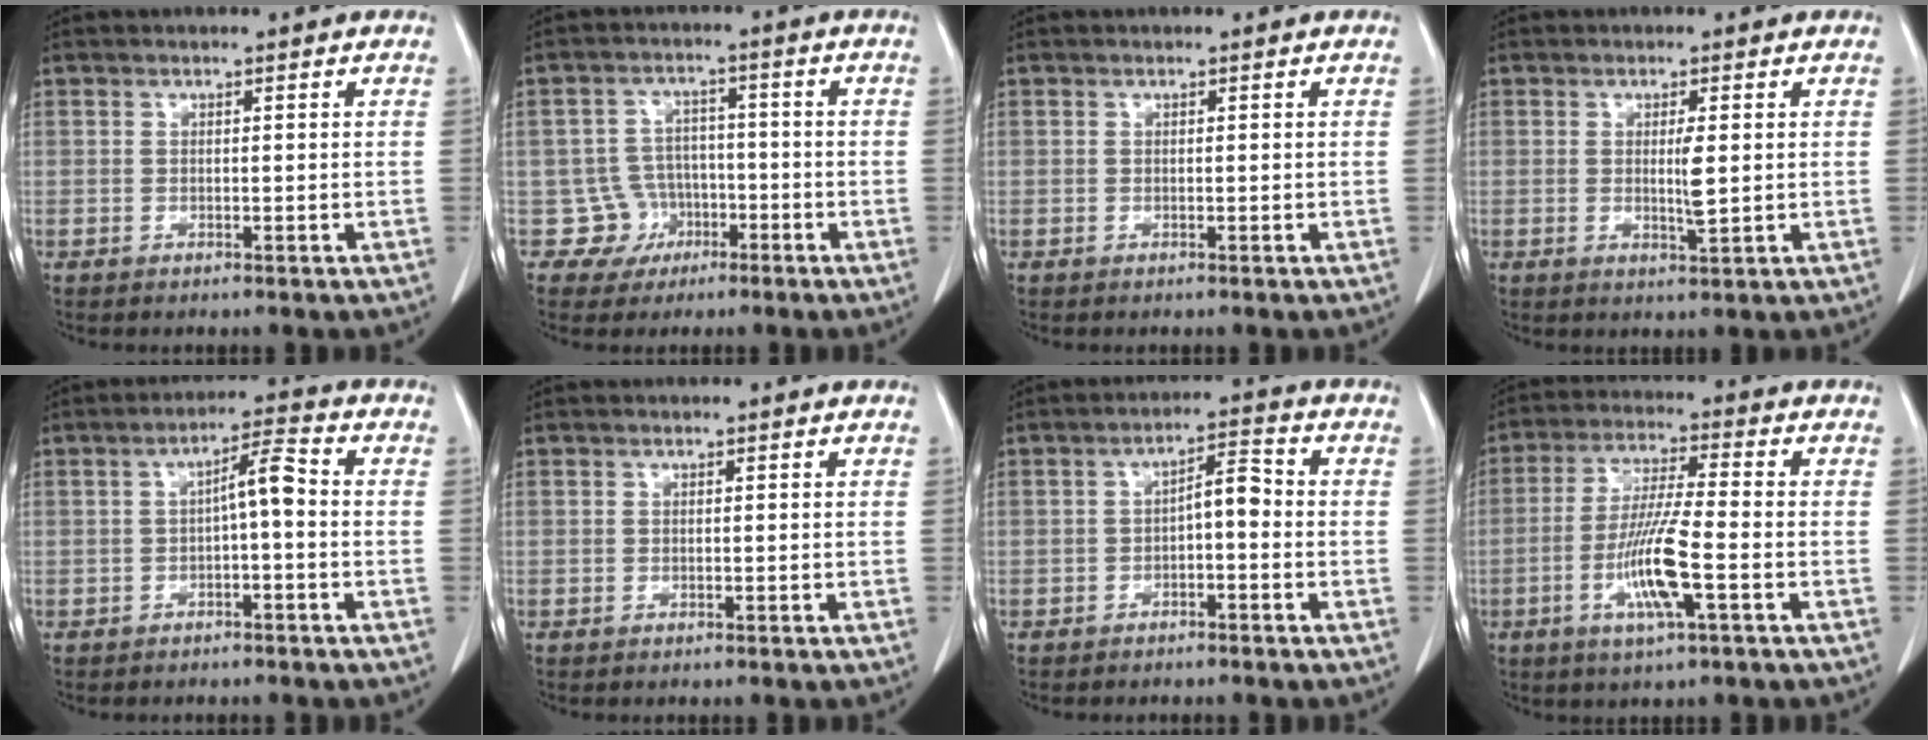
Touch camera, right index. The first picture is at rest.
{"total": 5.6, "force": [-2.0, 5.2, -0.4], "torque": [0.018, 0.018, -0.027]}
{"total": 0.0}
{"total": 3.1, "force": [0.2, 0.3, 3.1], "torque": [-0.052, -0.005, 0.005]}
{"total": 4.5, "force": [-0.3, 0.7, 4.4], "torque": [-0.071, 0.017, -0.006]}
{"total": 0.0}
{"total": 4.0, "force": [-0.7, 1.3, 3.7], "torque": [-0.059, 0.019, -0.012]}
{"total": 10.0, "force": [-3.2, 0.5, 9.5], "torque": [-0.186, -0.011, -0.064]}